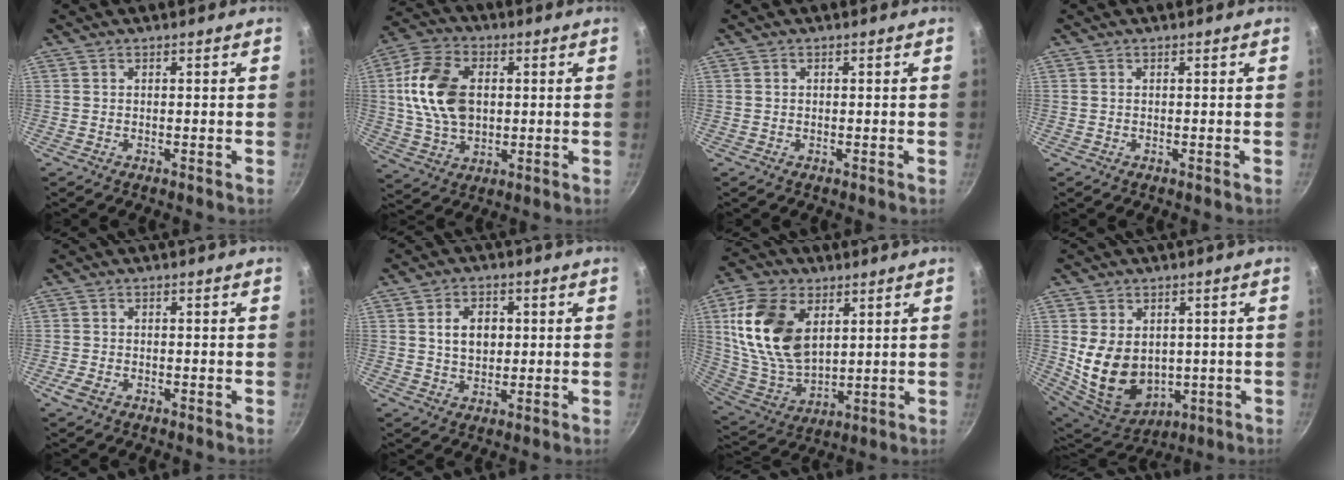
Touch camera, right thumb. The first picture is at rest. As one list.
[{"total": 15.2, "force": [1.8, 10.3, 11.1], "torque": [-0.193, 0.005, 0.030]}, {"total": 0.0}, {"total": 0.0}, {"total": 2.6, "force": [-1.3, 1.6, 1.6], "torque": [-0.037, 0.005, -0.026]}, {"total": 6.5, "force": [1.1, 4.7, 4.4], "torque": [-0.054, 0.000, 0.020]}, {"total": 19.3, "force": [5.7, 12.1, 14.0], "torque": [-0.249, -0.021, 0.121]}, {"total": 14.6, "force": [0.4, 11.1, 9.5], "torque": [-0.157, -0.023, 0.039]}]